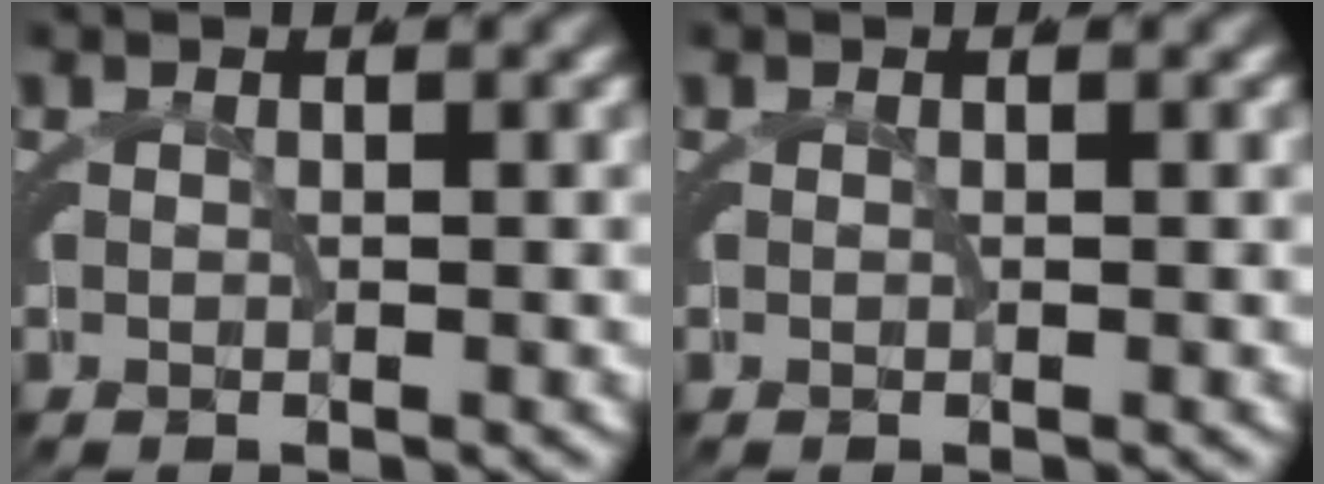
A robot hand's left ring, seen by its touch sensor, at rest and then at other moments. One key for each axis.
{"total": 0.0}